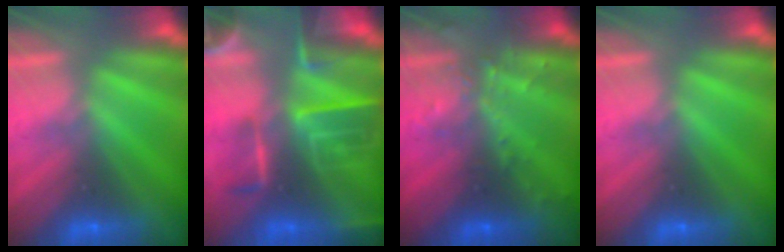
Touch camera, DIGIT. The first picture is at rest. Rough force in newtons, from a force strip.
{"total": 9.1}
{"total": 2.8}
{"total": 0.0}